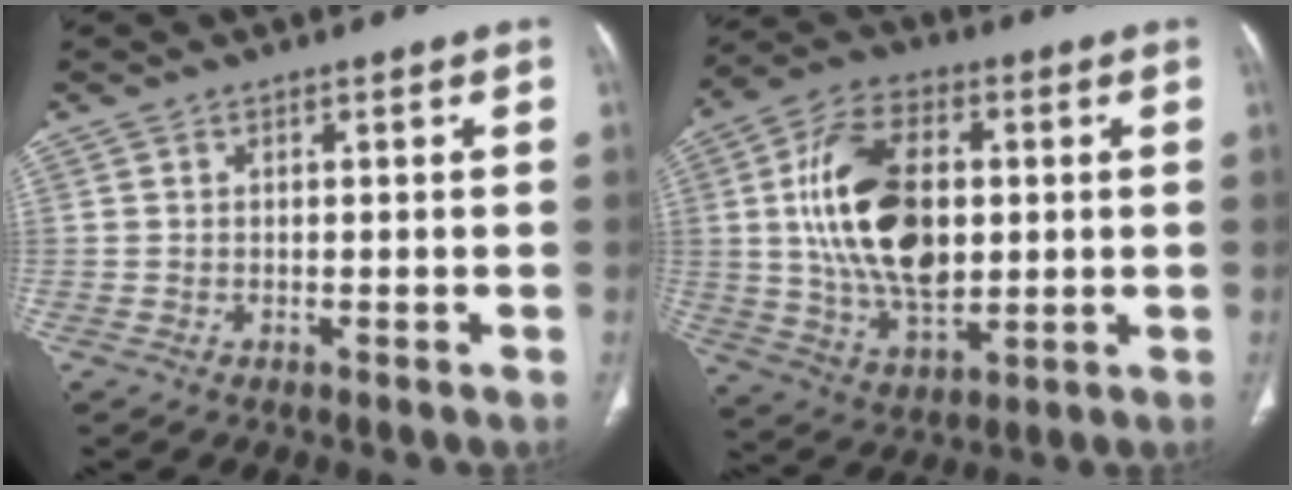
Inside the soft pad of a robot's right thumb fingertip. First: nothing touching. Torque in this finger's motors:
{"motor_torque": [1.83, 2.95, 2.13, -0.20, 0.70]}